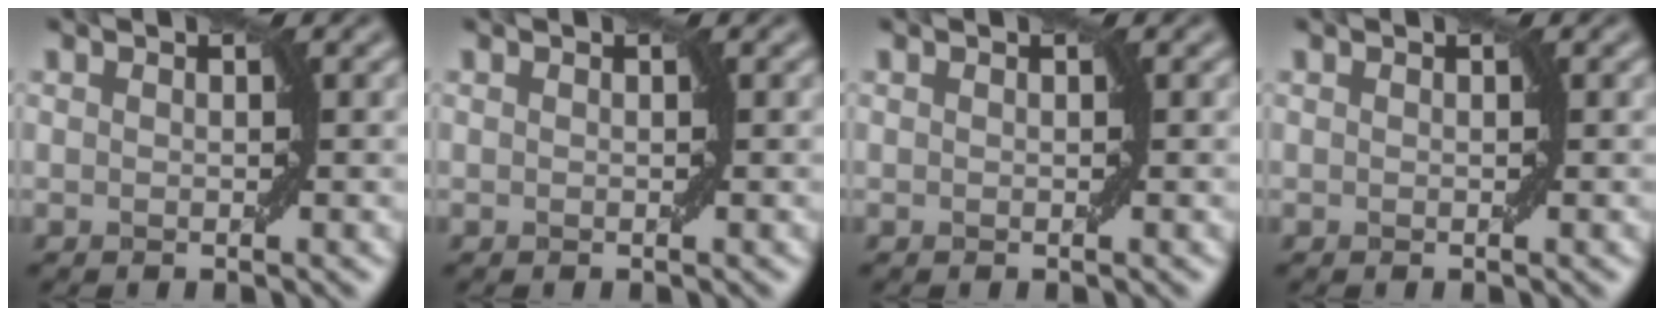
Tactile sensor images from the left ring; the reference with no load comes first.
{"total": 0.0}
{"total": 0.0}
{"total": 0.0}